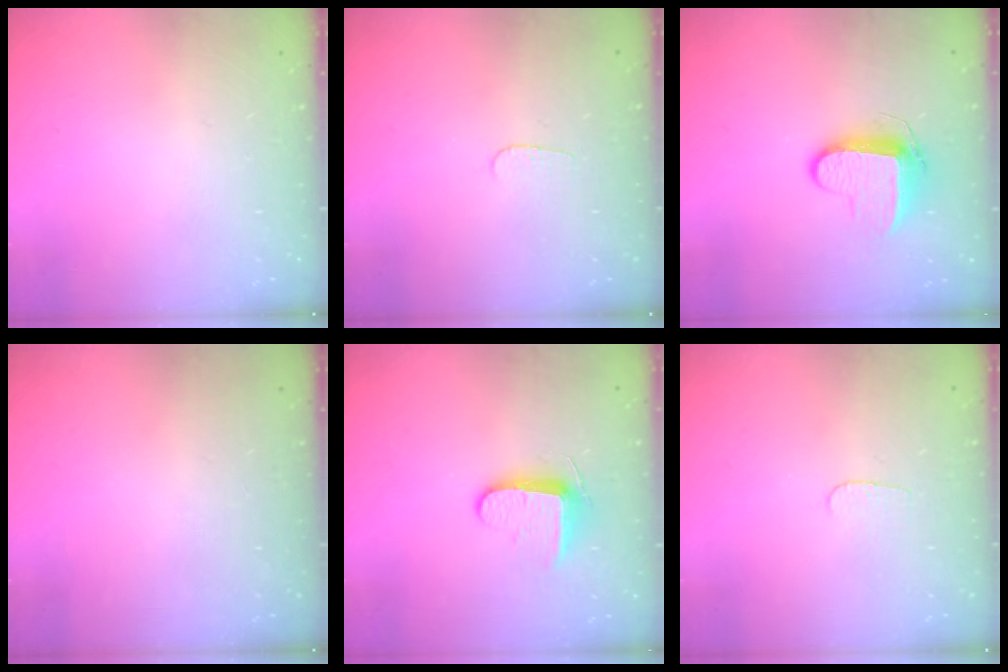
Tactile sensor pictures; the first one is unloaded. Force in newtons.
{"total": 2.8, "press": 2.8, "slide": 0.3}
{"total": 9.0, "press": 9.0, "slide": 0.5}
{"total": 0.0}
{"total": 9.1, "press": 9.0, "slide": 1.0}
{"total": 2.8, "press": 2.8, "slide": 0.3}